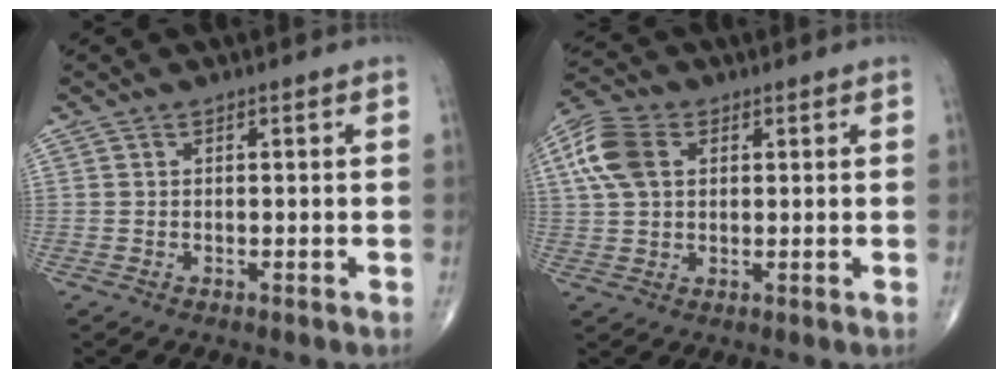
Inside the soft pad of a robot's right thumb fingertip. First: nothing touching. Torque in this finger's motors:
{"motor_torque": [0.25, 0.28, 0.59, 0.00, 0.07]}